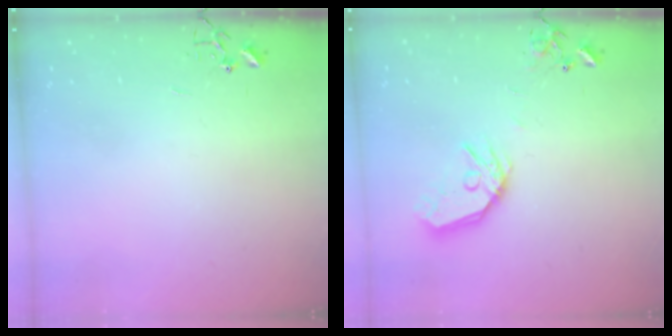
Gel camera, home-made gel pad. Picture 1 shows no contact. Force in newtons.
{"total": 12.5, "press": 12.4, "slide": 0.9}